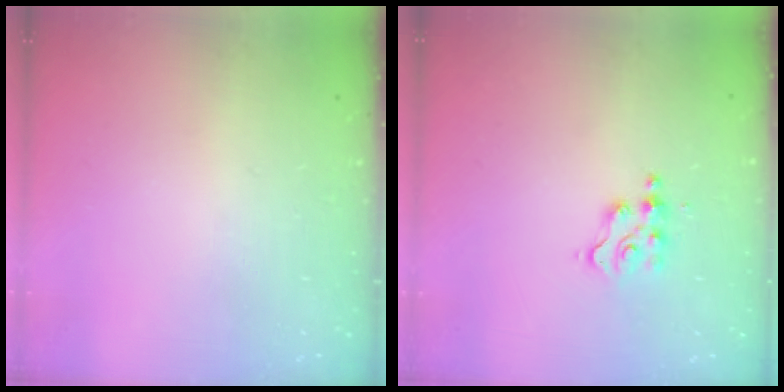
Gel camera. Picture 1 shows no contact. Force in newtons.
{"total": 4.5, "press": 4.4, "slide": 0.6}